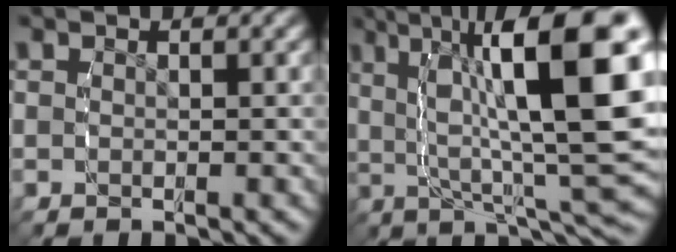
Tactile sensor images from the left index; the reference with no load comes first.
{"total": 14.0, "force": [2.3, 4.4, 13.1], "torque": [-0.171, 0.009, 0.040]}